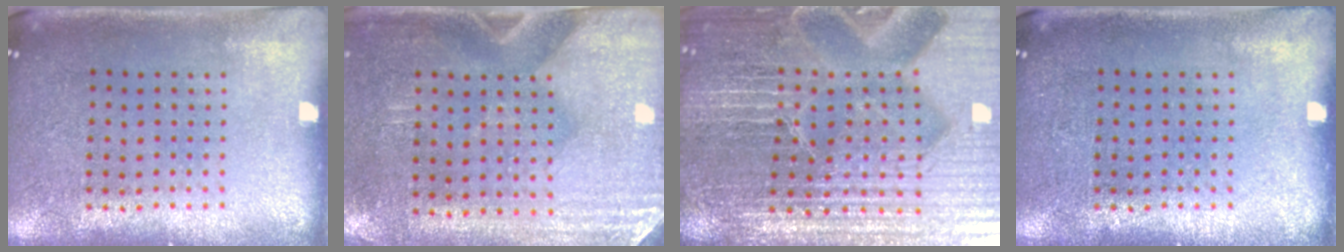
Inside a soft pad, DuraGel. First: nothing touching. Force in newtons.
{"total": 2.9, "press": 2.5, "slide": 1.5}
{"total": 5.8, "press": 5.3, "slide": 2.3}
{"total": 0.0}